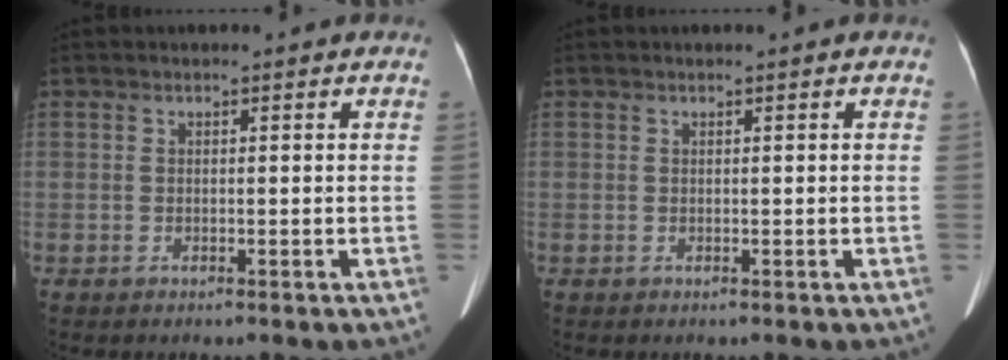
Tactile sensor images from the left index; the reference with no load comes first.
{"total": 0.0}